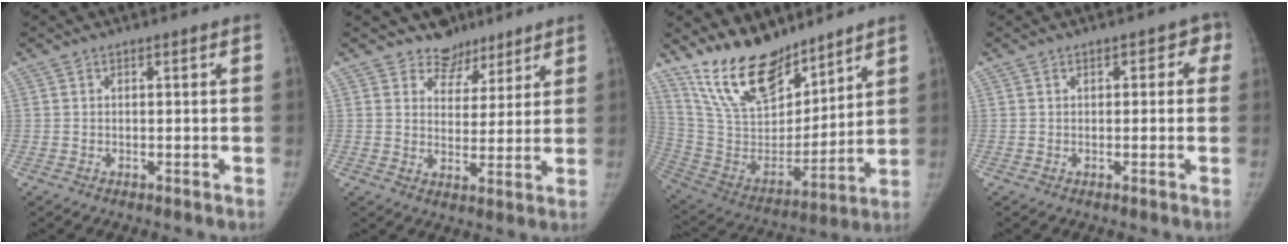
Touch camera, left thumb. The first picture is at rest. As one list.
[{"total": 6.7, "force": [5.3, 4.2, -0.1], "torque": [0.035, -0.042, 0.083]}, {"total": 20.2, "force": [16.0, 8.4, 9.1], "torque": [-0.121, -0.095, 0.300]}, {"total": 3.0, "force": [1.0, 2.2, 1.7], "torque": [0.013, 0.004, 0.005]}]